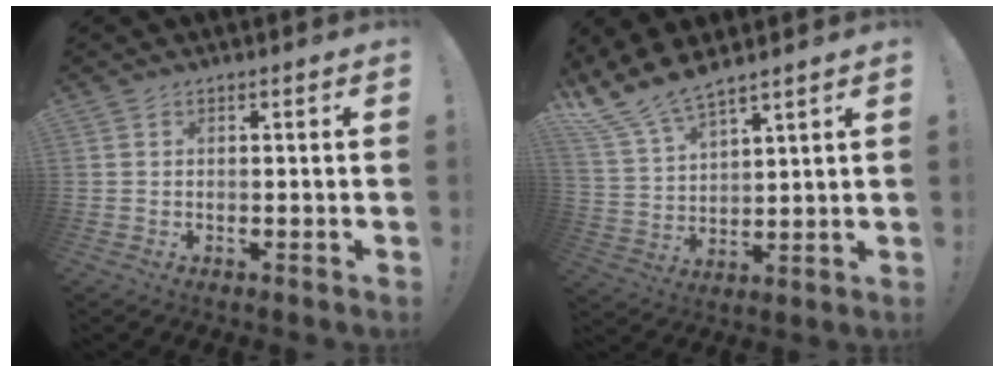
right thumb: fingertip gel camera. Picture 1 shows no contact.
{"total": 10.1, "force": [9.1, 2.1, 3.8], "torque": [-0.101, -0.059, 0.172]}